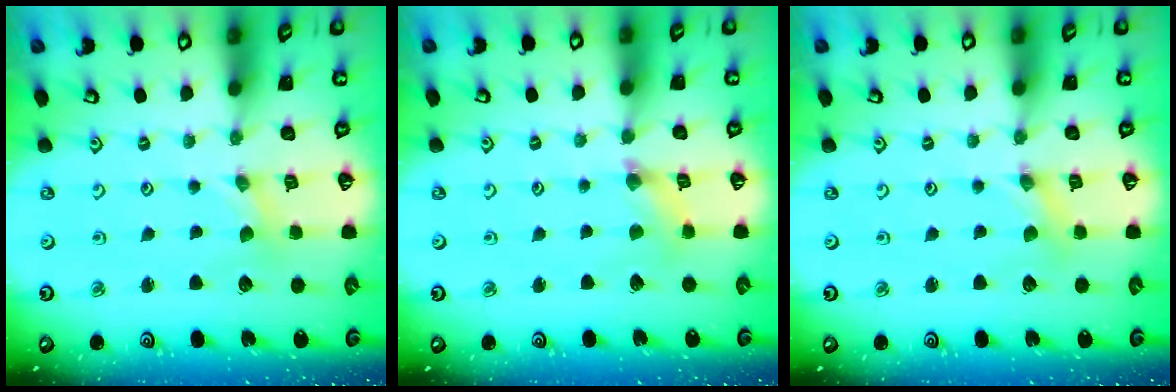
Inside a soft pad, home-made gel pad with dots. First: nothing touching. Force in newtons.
{"total": 2.2, "press": 2.2, "slide": 0.4}
{"total": 0.8, "press": 0.8, "slide": 0.2}